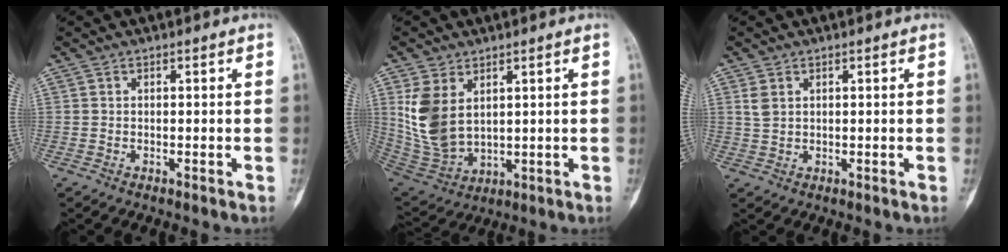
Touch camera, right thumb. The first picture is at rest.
{"total": 11.5, "force": [3.3, 7.4, 8.1], "torque": [-0.152, -0.019, 0.085]}
{"total": 2.5, "force": [1.0, 1.7, 1.4], "torque": [-0.025, 0.001, 0.027]}